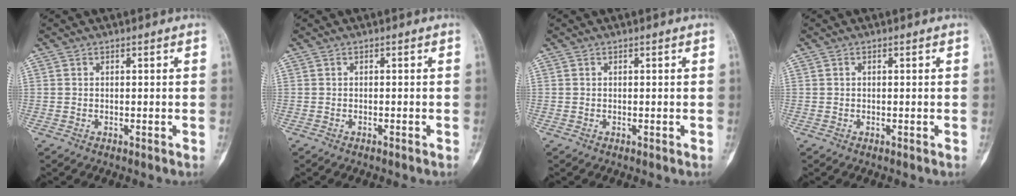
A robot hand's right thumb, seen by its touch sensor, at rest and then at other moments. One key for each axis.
{"total": 0.6, "fx": -0.5, "fy": 0.1, "fz": 0.3, "tx": -0.010, "ty": 0.003, "tz": -0.004}
{"total": 0.0}
{"total": 0.0}